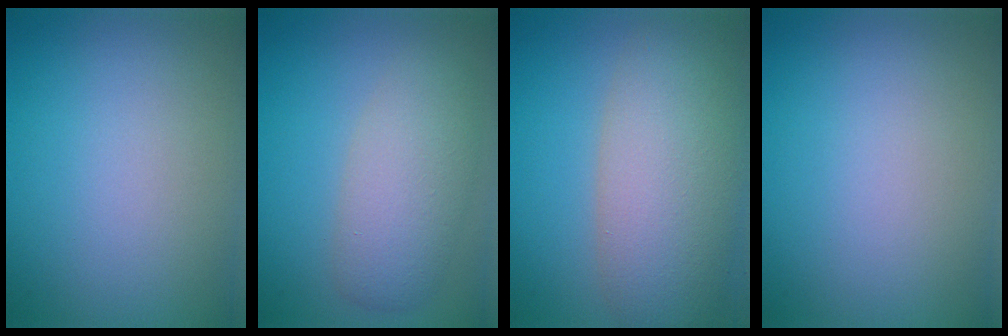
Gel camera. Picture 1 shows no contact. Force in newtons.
{"total": 4.4, "press": 4.4, "slide": 0.2}
{"total": 8.7, "press": 8.7, "slide": 0.5}
{"total": 0.0}